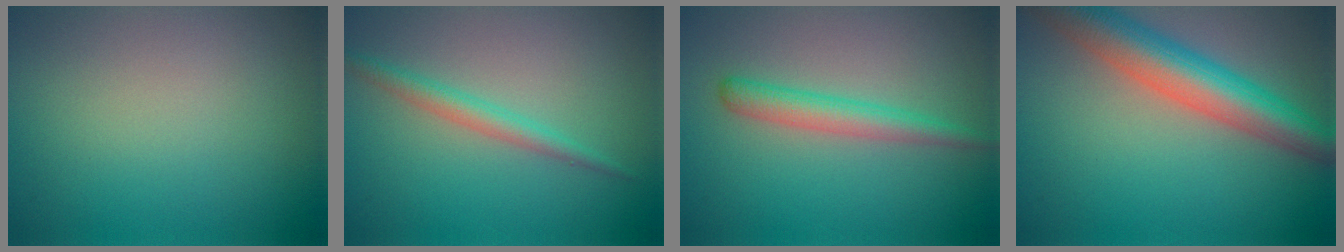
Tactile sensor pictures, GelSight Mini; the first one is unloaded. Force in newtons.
{"total": 2.0, "press": 2.0, "slide": 0.0}
{"total": 2.8, "press": 2.8, "slide": 0.2}
{"total": 7.7, "press": 7.7, "slide": 0.3}